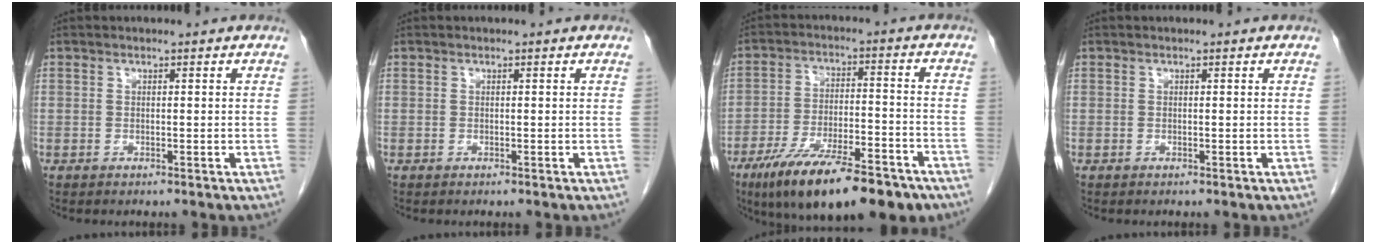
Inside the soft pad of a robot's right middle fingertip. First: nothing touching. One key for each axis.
{"total": 0.0}
{"total": 18.6, "fx": -12.9, "fy": 4.9, "fz": 12.4, "tx": -0.181, "ty": -0.012, "tz": -0.209}
{"total": 0.0}